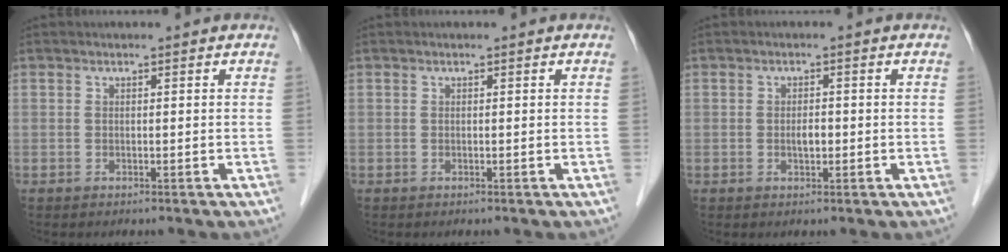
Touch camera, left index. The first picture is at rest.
{"total": 0.0}
{"total": 1.8, "force": [-0.3, 0.8, 1.6], "torque": [-0.027, 0.002, -0.005]}